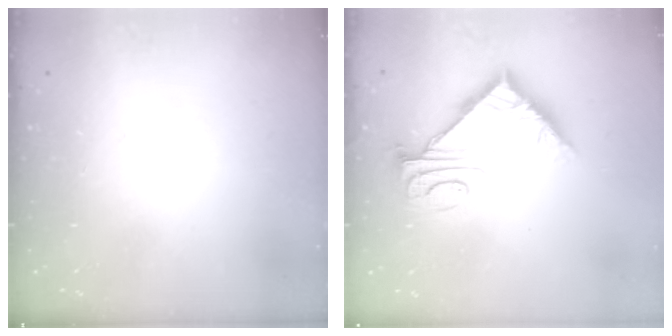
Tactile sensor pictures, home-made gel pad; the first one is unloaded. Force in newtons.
{"total": 9.0, "press": 8.9, "slide": 0.9}